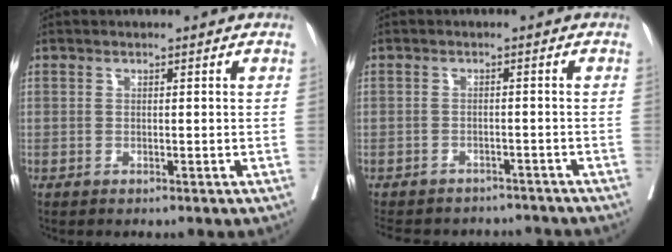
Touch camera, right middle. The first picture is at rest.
{"total": 11.0, "force": [-9.7, 4.9, 1.8], "torque": [-0.035, 0.009, -0.115]}